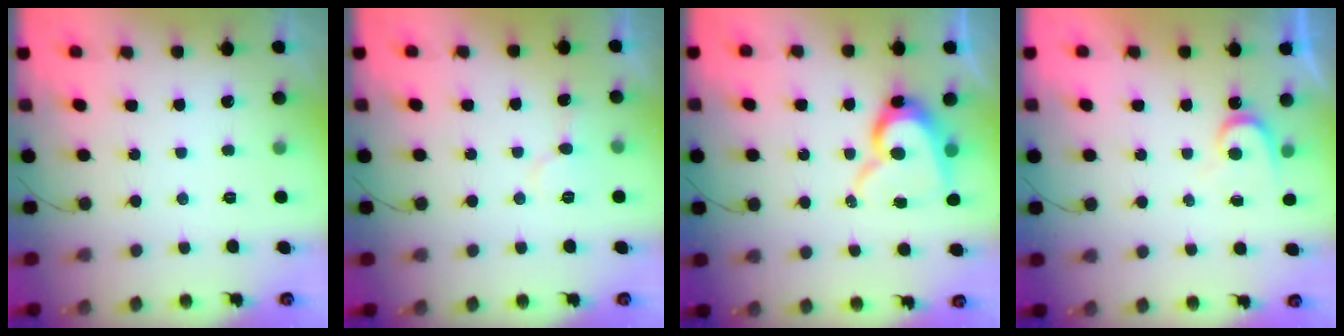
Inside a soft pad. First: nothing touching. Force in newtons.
{"total": 5.5, "press": 5.5, "slide": 0.5}
{"total": 12.4, "press": 12.4, "slide": 1.4}
{"total": 5.1, "press": 5.0, "slide": 0.4}